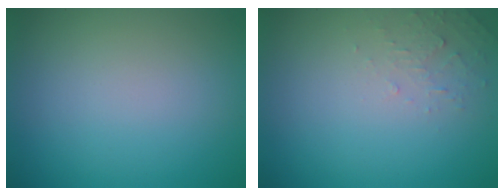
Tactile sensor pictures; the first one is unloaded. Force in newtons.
{"total": 1.4, "press": 1.4, "slide": 0.2}